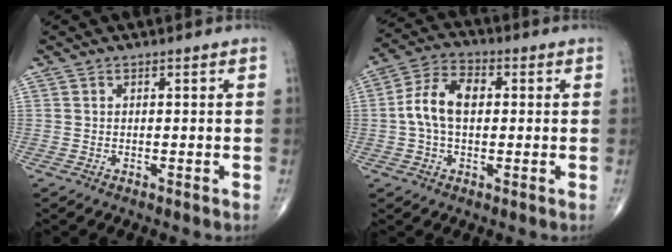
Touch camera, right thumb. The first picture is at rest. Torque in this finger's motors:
{"motor_torque": [0.68, 0.66, 1.11, 0.09, 0.26]}